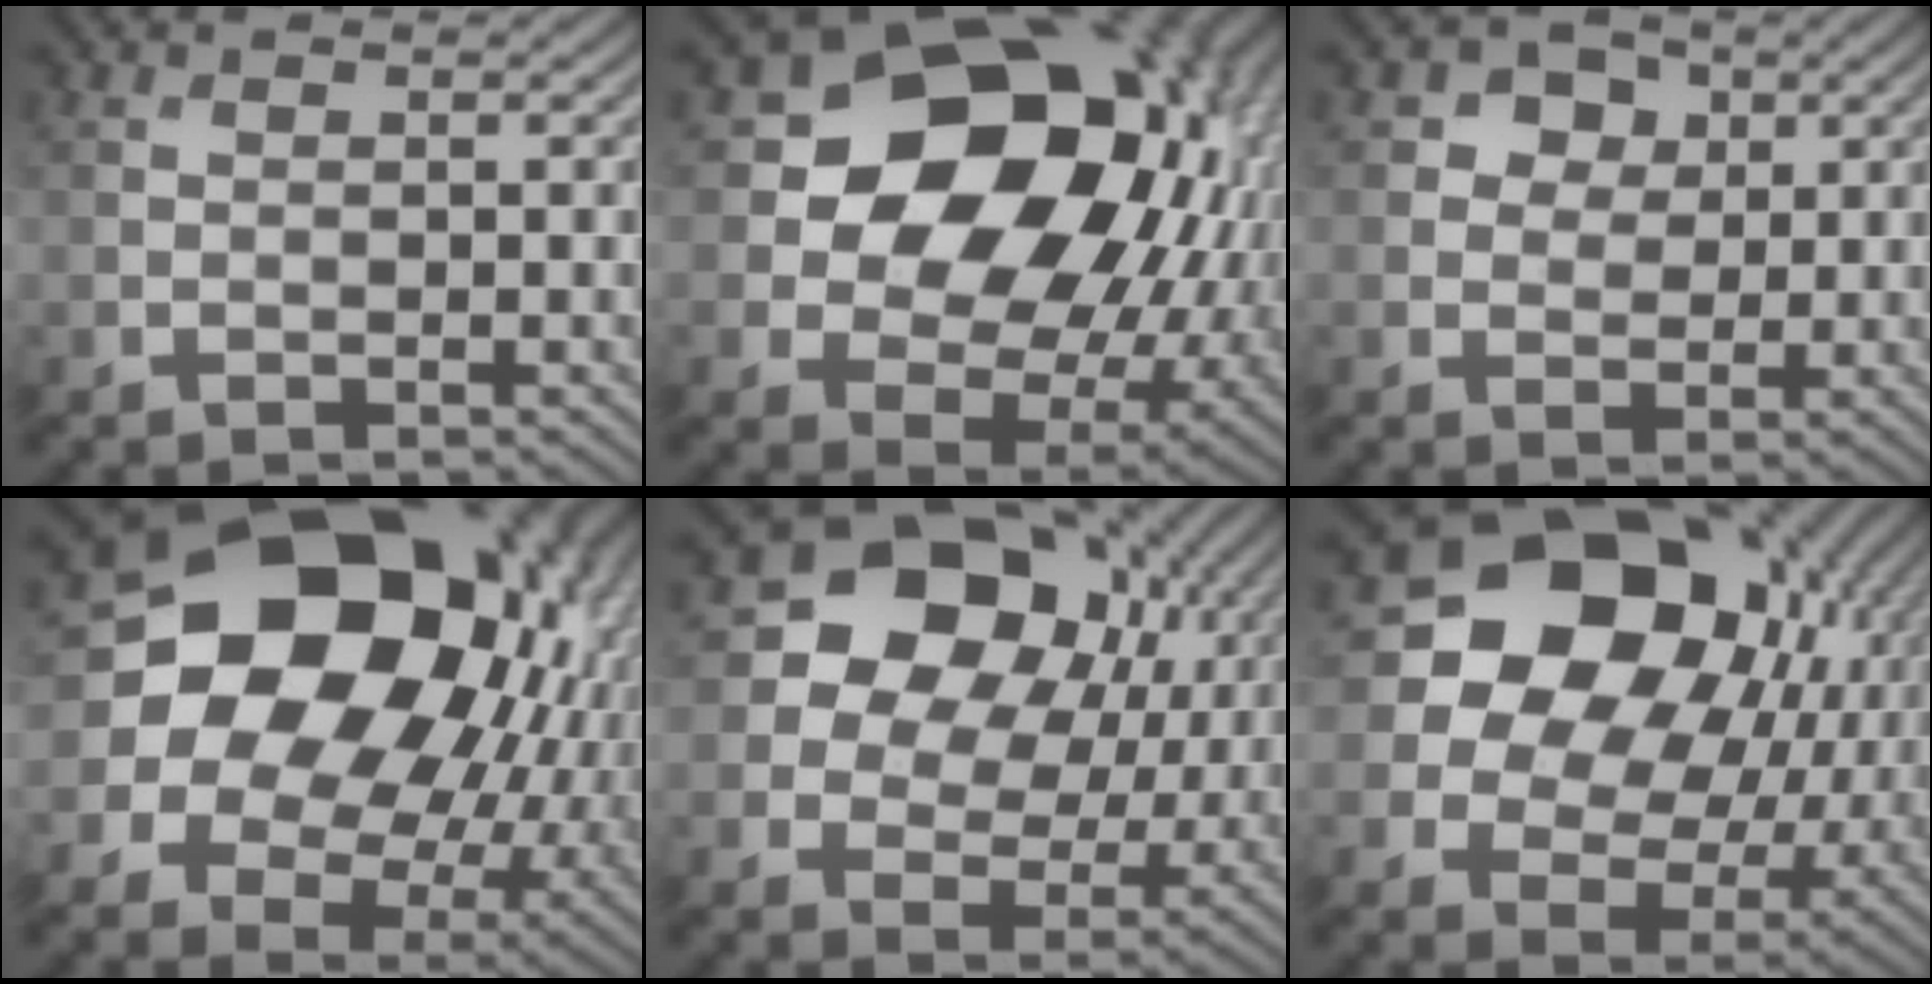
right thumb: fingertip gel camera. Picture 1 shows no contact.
{"total": 17.7, "force": [3.3, 13.5, 11.1], "torque": [-0.178, -0.012, 0.076]}
{"total": 3.8, "force": [1.5, 3.2, 1.5], "torque": [-0.030, -0.002, 0.022]}
{"total": 21.2, "force": [3.8, 17.0, 12.1], "torque": [-0.236, -0.002, 0.088]}
{"total": 16.5, "force": [5.1, 13.1, 8.6], "torque": [-0.190, 0.049, 0.102]}
{"total": 19.8, "force": [5.3, 15.9, 10.4], "torque": [-0.232, 0.024, 0.127]}